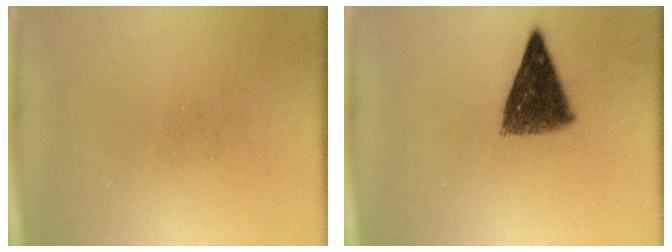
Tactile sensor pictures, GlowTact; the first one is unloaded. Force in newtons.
{"total": 8.9}